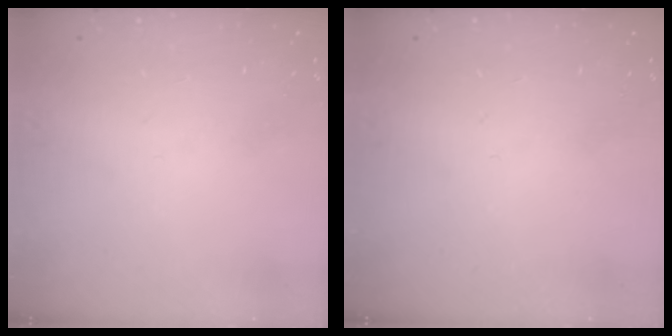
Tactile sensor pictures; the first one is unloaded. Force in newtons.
{"total": 0.0}